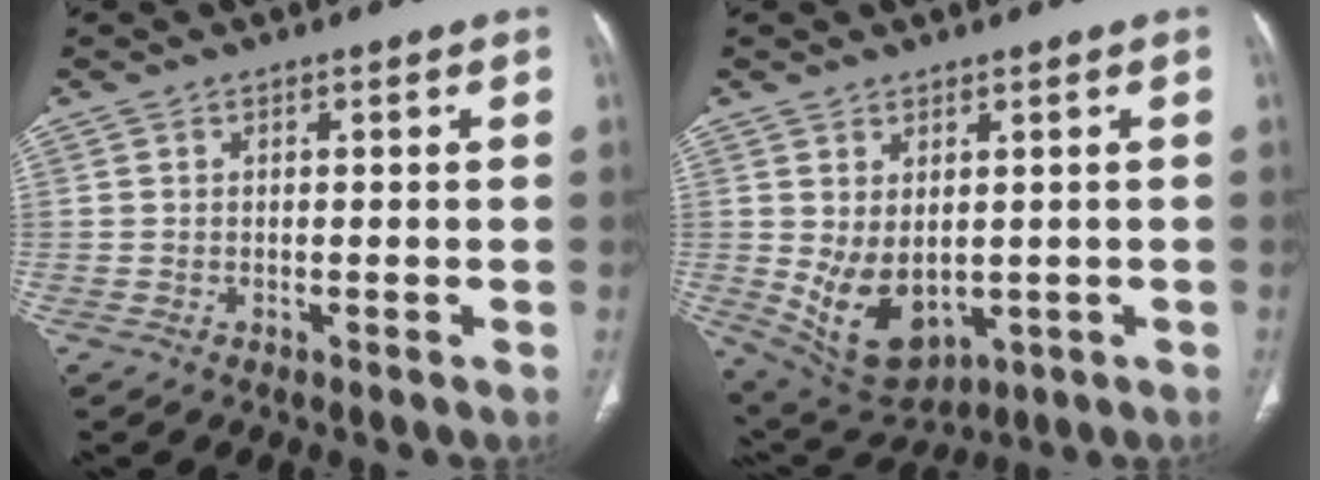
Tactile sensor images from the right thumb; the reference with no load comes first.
{"total": 10.5, "force": [-0.7, 6.6, 8.1], "torque": [-0.129, -0.009, 0.021]}